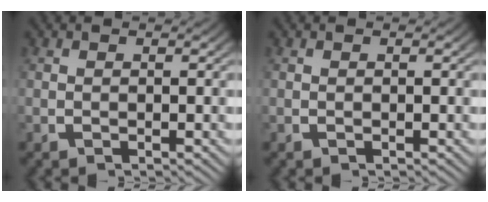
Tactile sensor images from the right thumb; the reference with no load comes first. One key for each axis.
{"total": 0.0}